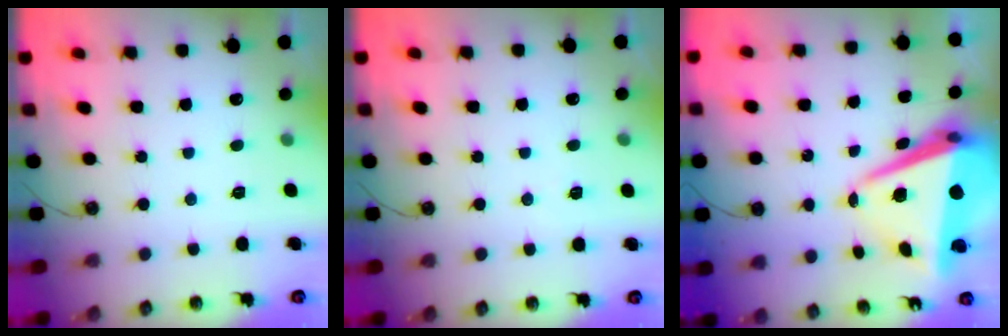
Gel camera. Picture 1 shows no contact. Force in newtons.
{"total": 2.5, "press": 2.2, "slide": 1.1}
{"total": 11.6, "press": 11.3, "slide": 2.4}